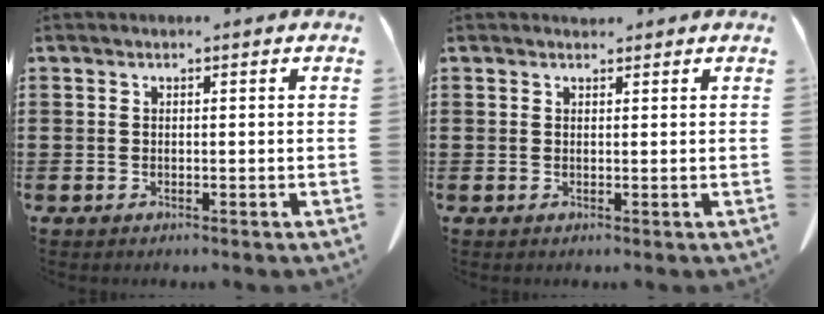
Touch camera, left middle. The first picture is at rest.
{"total": 0.9, "force": [0.8, 0.3, 0.1], "torque": [-0.004, 0.000, 0.017]}